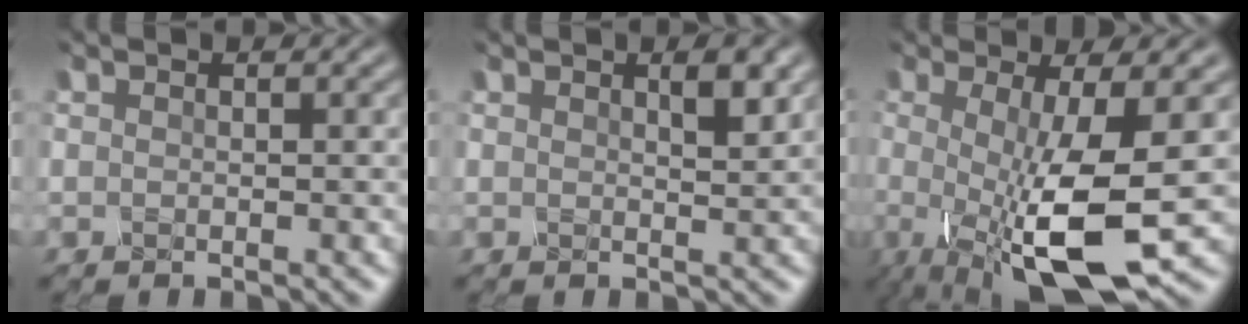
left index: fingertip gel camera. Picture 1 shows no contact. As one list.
[{"total": 2.2, "force": [0.9, 0.7, 1.8], "torque": [-0.025, -0.001, 0.015]}, {"total": 11.0, "force": [-2.7, 2.9, 10.2], "torque": [-0.170, -0.022, -0.044]}]